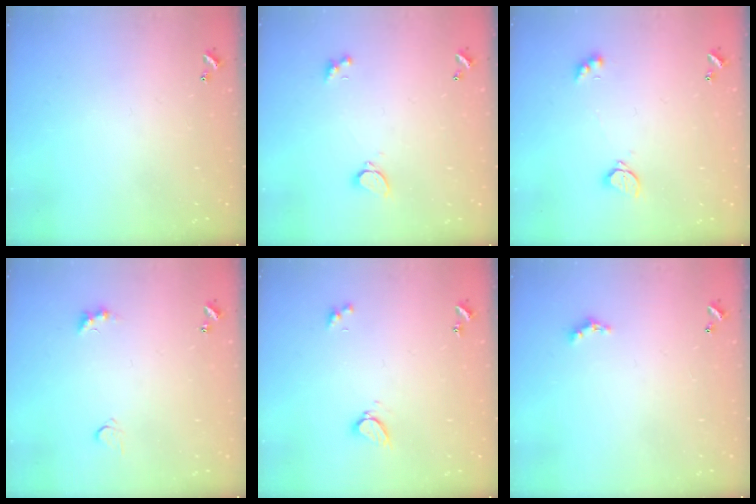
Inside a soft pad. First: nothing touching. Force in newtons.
{"total": 1.0, "press": 0.8, "slide": 0.5}
{"total": 2.1, "press": 2.1, "slide": 0.5}
{"total": 4.5, "press": 4.4, "slide": 0.8}
{"total": 3.6, "press": 3.6, "slide": 0.4}
{"total": 1.9, "press": 1.9, "slide": 0.6}